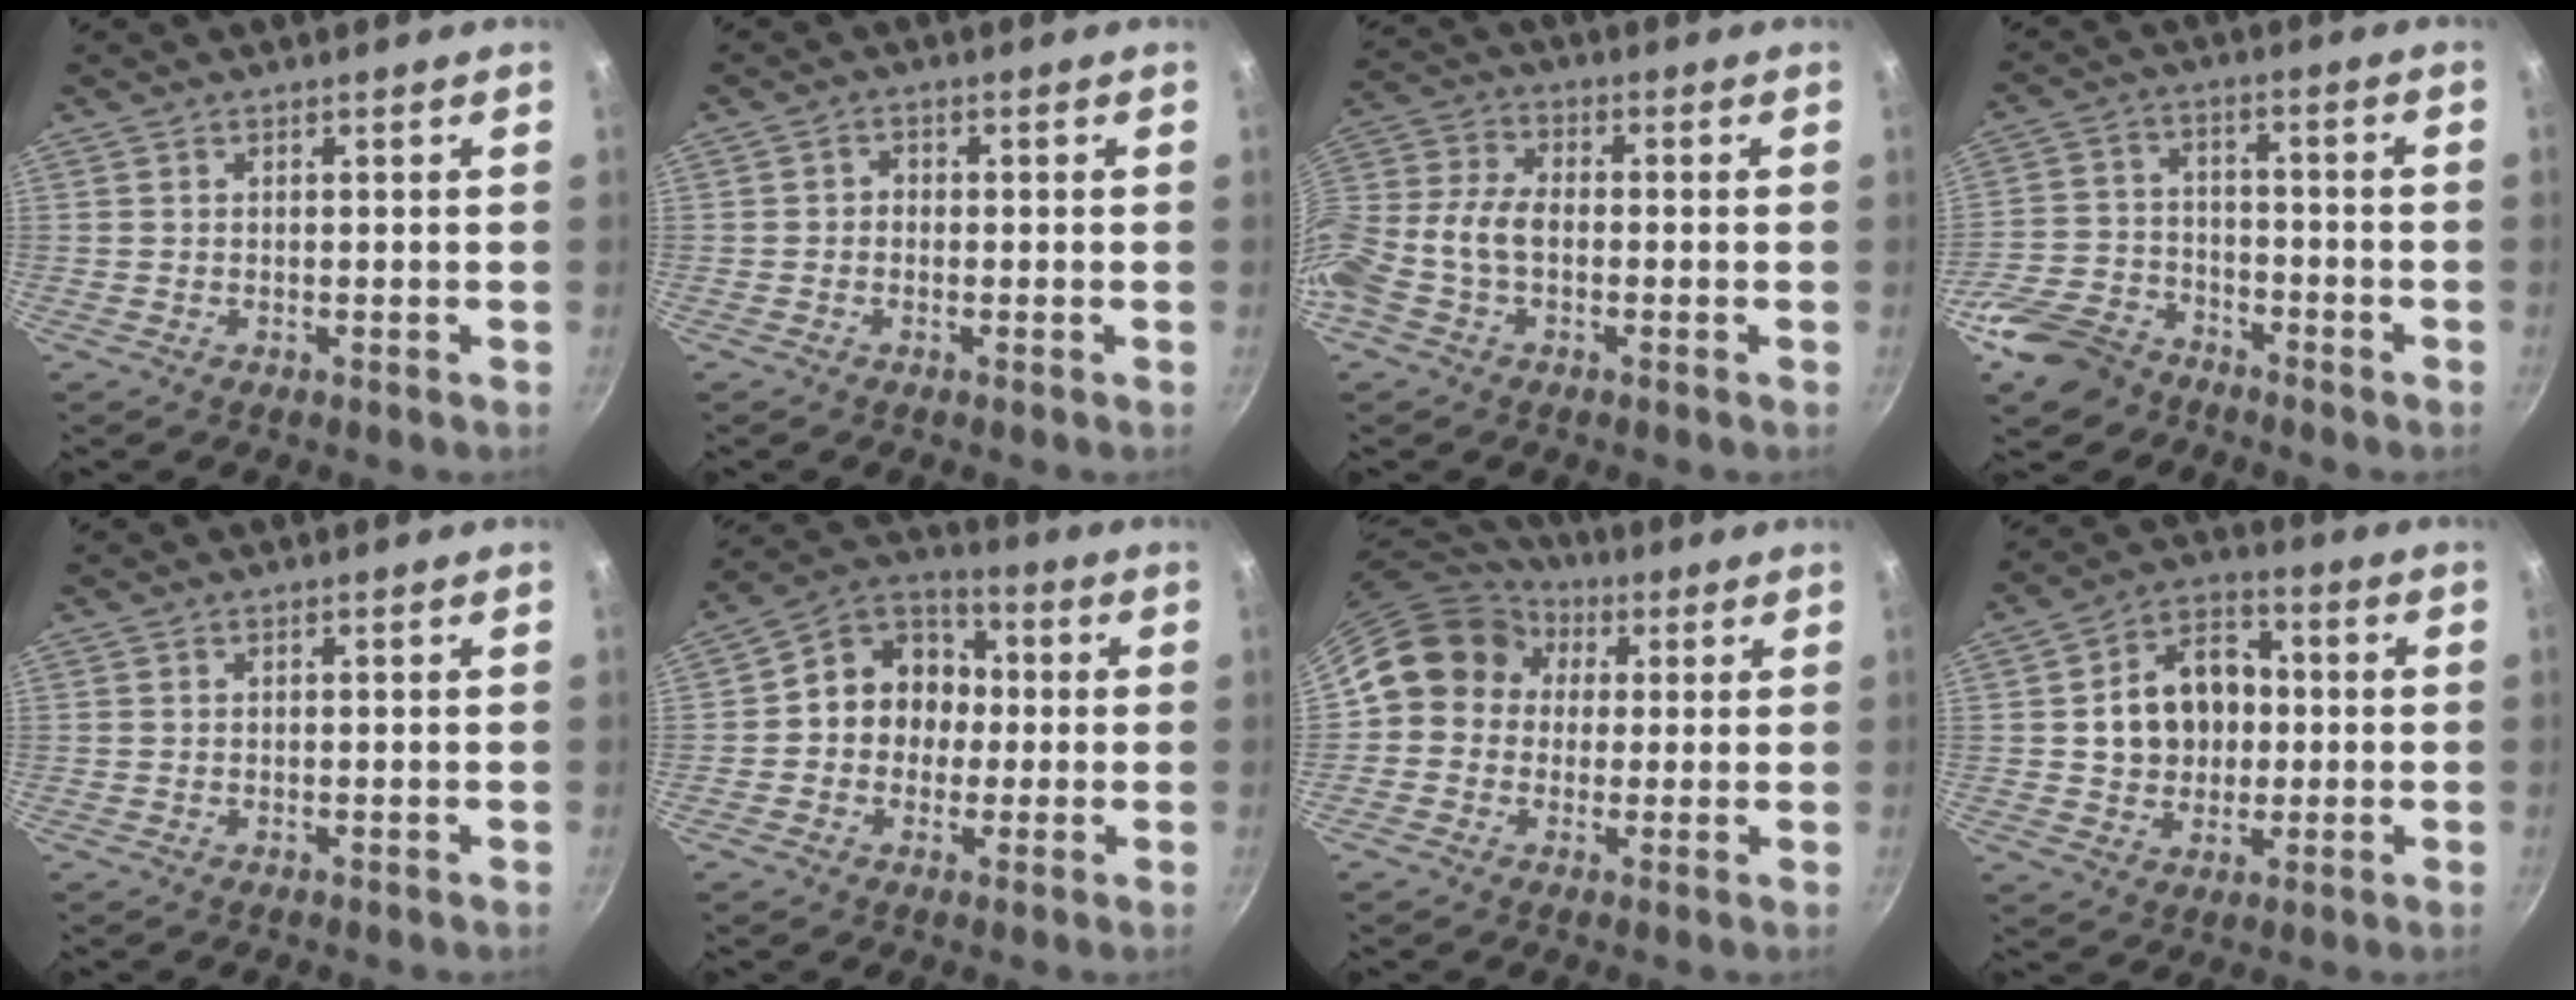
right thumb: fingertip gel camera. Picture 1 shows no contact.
{"total": 1.6, "force": [-0.5, 1.3, 0.6], "torque": [-0.006, 0.008, -0.013]}
{"total": 10.8, "force": [-2.4, 6.9, 7.9], "torque": [-0.160, 0.037, -0.064]}
{"total": 12.1, "force": [-8.1, 7.5, 5.0], "torque": [-0.093, 0.050, -0.156]}
{"total": 0.0}
{"total": 11.3, "force": [-0.2, 9.9, 5.5], "torque": [-0.038, 0.033, -0.026]}
{"total": 12.0, "force": [2.3, 10.7, 5.1], "torque": [-0.053, 0.025, 0.018]}
{"total": 13.0, "force": [0.7, 10.3, 7.9], "torque": [-0.094, 0.020, 0.007]}